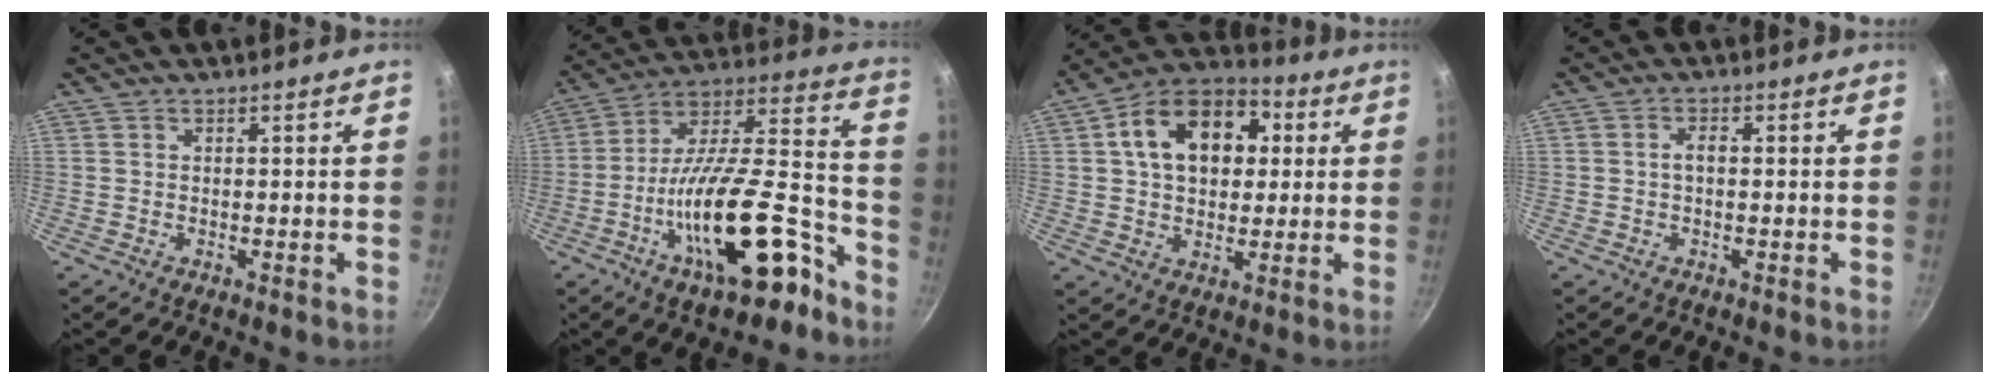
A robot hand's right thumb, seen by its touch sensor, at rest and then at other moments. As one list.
[{"total": 24.7, "force": [-12.0, 9.3, 19.5], "torque": [-0.269, 0.081, -0.199]}, {"total": 16.8, "force": [3.8, 11.7, 11.5], "torque": [-0.154, 0.023, 0.043]}, {"total": 1.9, "force": [-0.1, 1.0, 1.6], "torque": [-0.029, 0.010, -0.003]}]